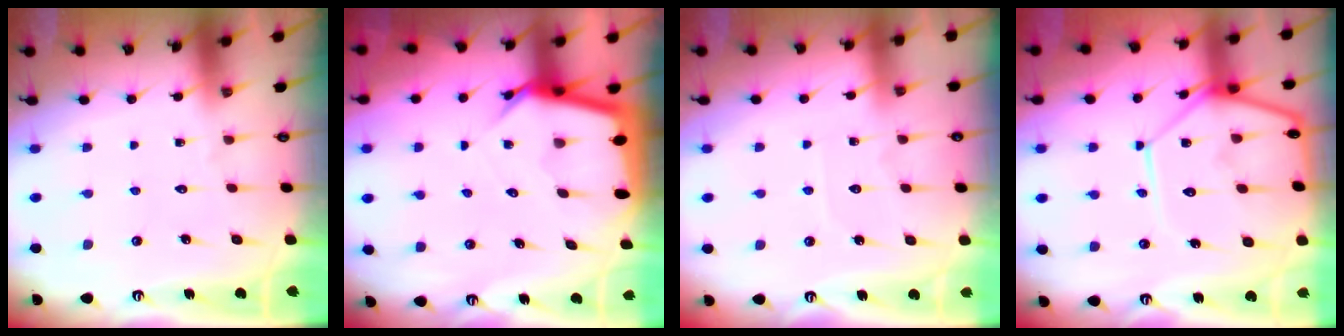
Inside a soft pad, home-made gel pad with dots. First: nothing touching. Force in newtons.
{"total": 6.6, "press": 6.6, "slide": 0.7}
{"total": 3.6, "press": 3.6, "slide": 0.5}
{"total": 14.5, "press": 14.5, "slide": 0.9}